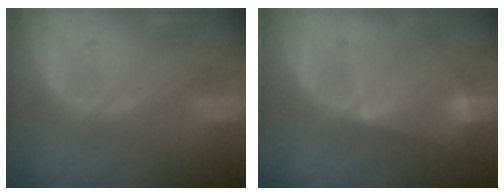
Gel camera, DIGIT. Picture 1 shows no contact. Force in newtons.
{"total": 6.3, "press": 6.2, "slide": 0.8}